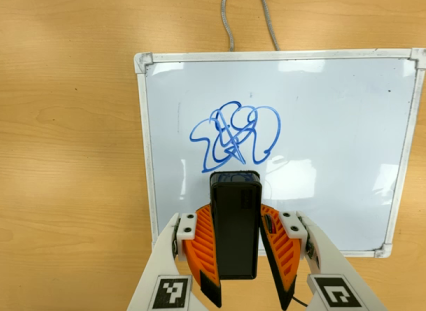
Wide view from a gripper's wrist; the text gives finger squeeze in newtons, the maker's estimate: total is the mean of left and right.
{"total": 8.0, "left": 7.4, "right": 8.6}